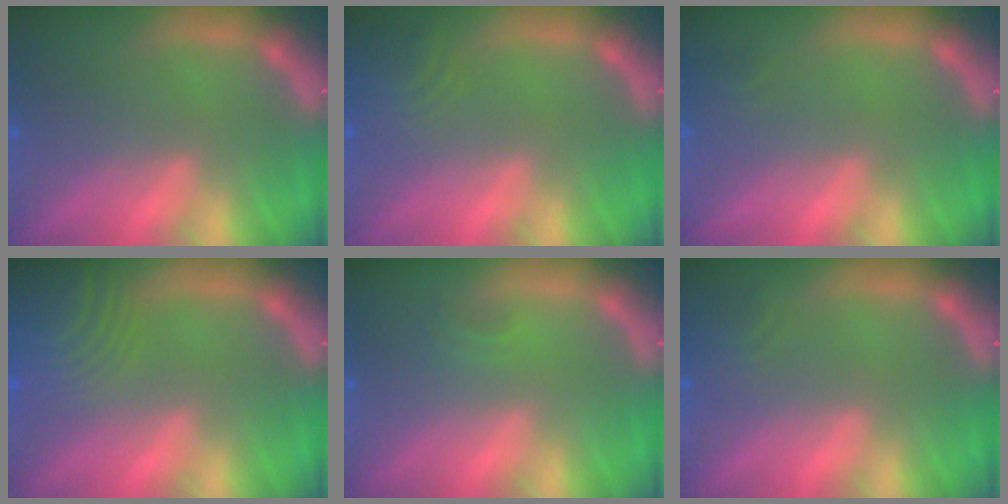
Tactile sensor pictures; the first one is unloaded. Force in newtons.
{"total": 4.0}
{"total": 0.9}
{"total": 10.1}
{"total": 0.9}
{"total": 1.9}